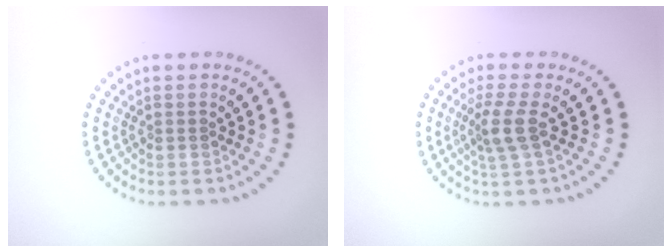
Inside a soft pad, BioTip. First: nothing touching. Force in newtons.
{"total": 2.7, "press": 2.1, "slide": 1.8}